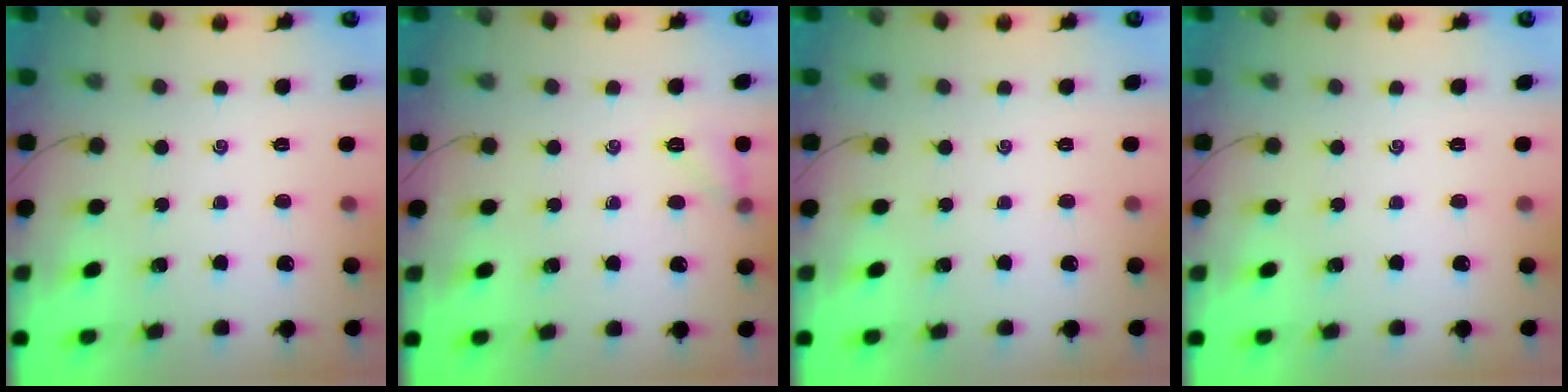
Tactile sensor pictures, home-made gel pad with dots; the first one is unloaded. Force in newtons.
{"total": 5.8, "press": 5.6, "slide": 1.7}
{"total": 0.0}
{"total": 0.0}